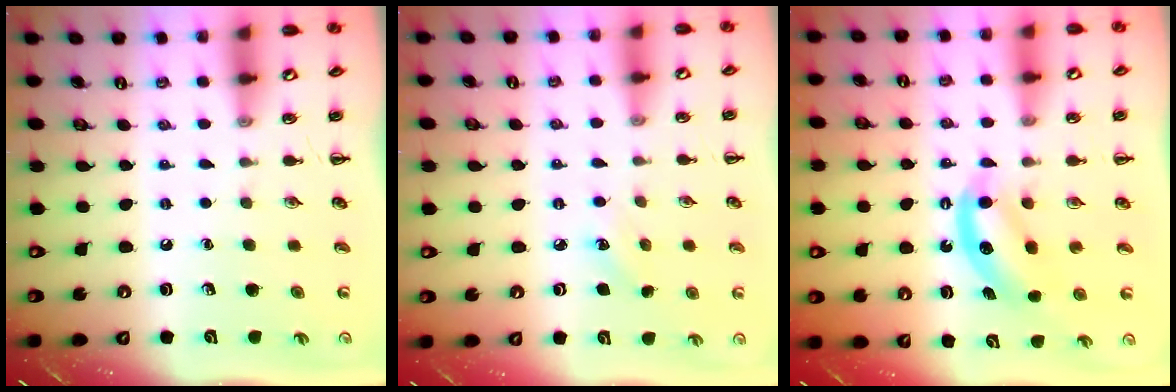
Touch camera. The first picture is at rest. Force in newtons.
{"total": 4.3, "press": 4.2, "slide": 1.1}
{"total": 5.8, "press": 5.7, "slide": 0.7}